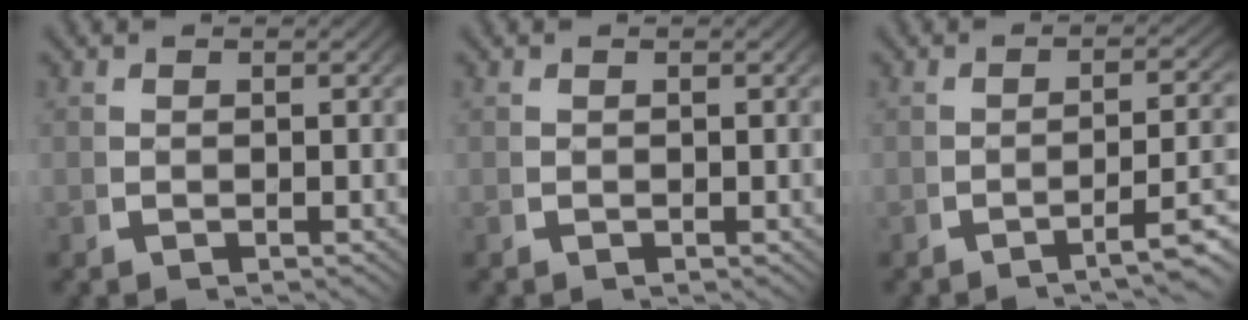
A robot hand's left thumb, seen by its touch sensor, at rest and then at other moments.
{"total": 0.0}
{"total": 4.8, "force": [-2.5, 1.0, 4.0], "torque": [-0.053, 0.003, -0.039]}